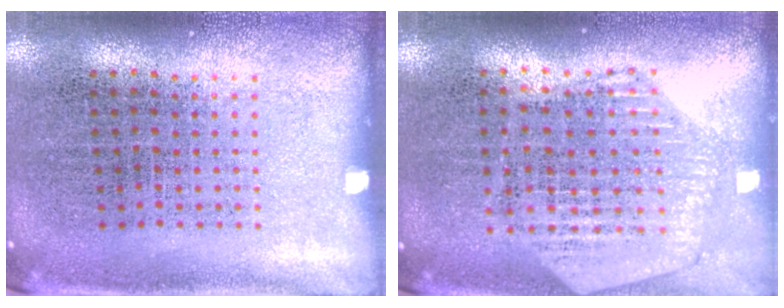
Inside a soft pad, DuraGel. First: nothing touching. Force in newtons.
{"total": 1.1, "press": 1.1, "slide": 0.1}